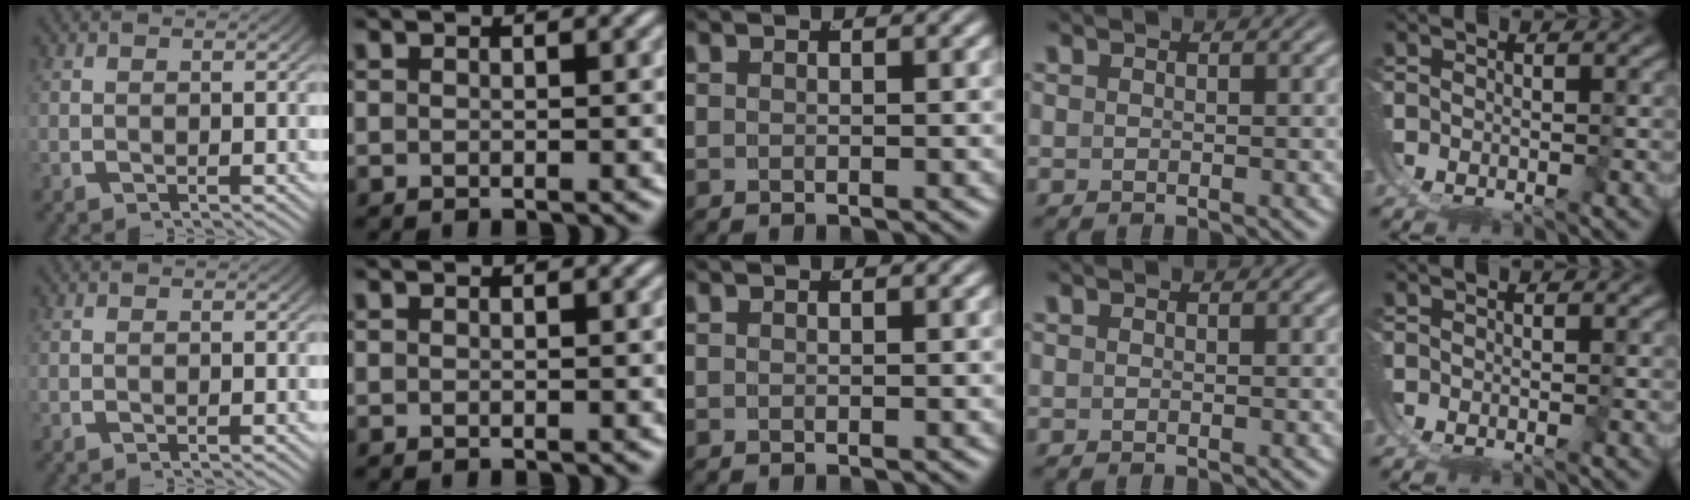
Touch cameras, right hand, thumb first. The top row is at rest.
{}